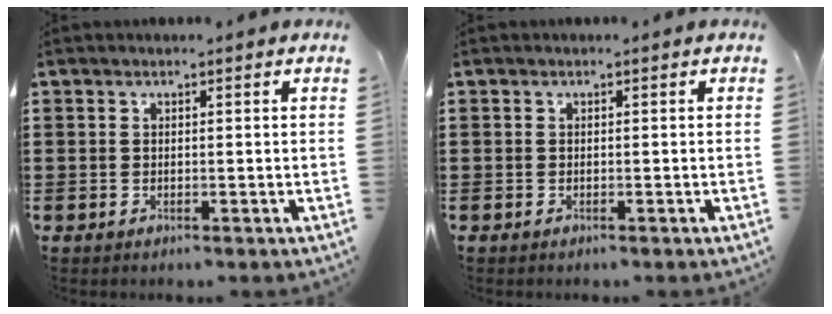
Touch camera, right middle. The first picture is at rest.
{"total": 0.0}